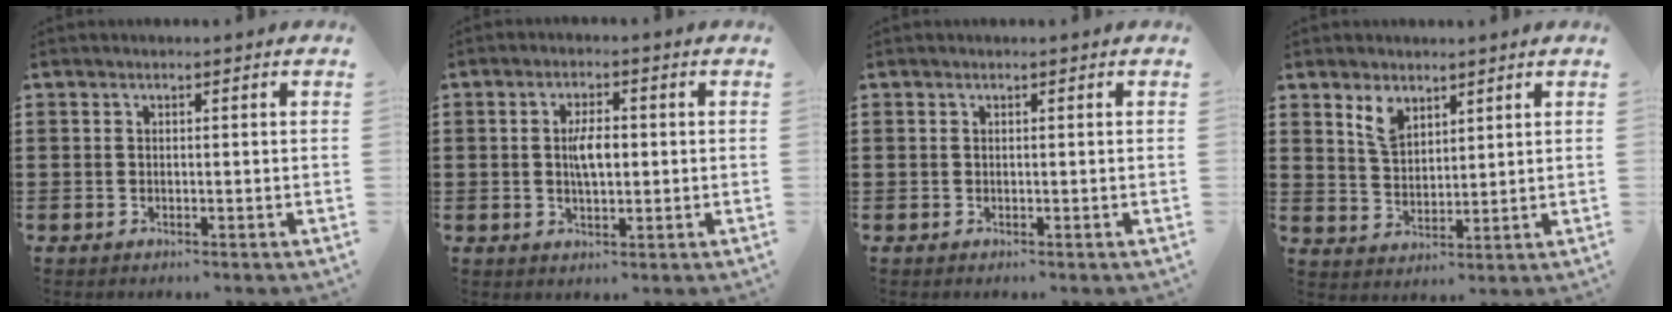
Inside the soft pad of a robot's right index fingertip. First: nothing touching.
{"total": 4.2, "force": [0.2, 1.7, 3.8], "torque": [-0.081, 0.003, -0.001]}
{"total": 0.0}
{"total": 4.7, "force": [3.2, 2.7, 2.3], "torque": [-0.056, 0.009, 0.060]}